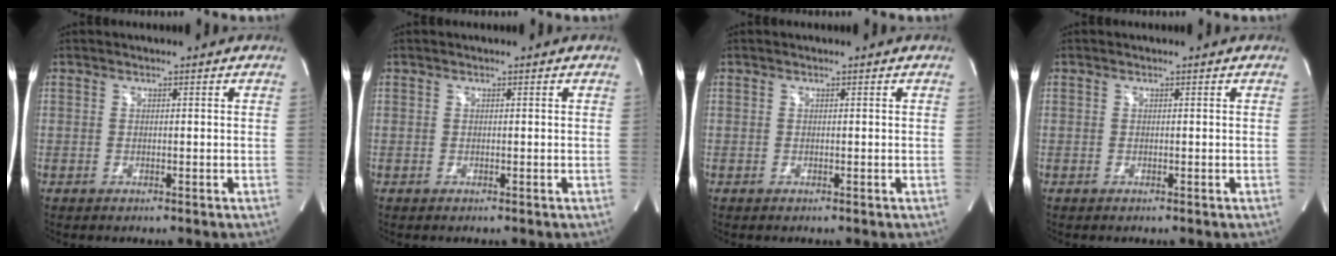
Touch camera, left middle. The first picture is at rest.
{"total": 0.0}
{"total": 0.0}
{"total": 0.0}